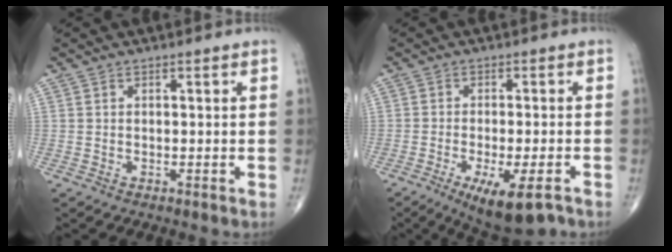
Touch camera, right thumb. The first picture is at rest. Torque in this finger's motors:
{"motor_torque": [0.09, 0.38, -0.16, -0.13, 0.03]}